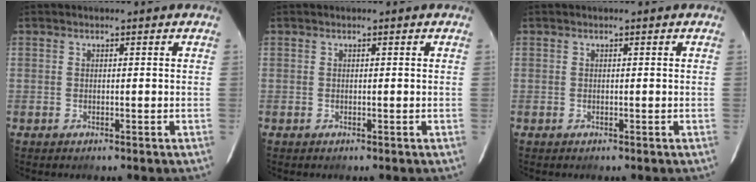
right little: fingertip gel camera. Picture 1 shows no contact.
{"total": 0.0}
{"total": 0.0}